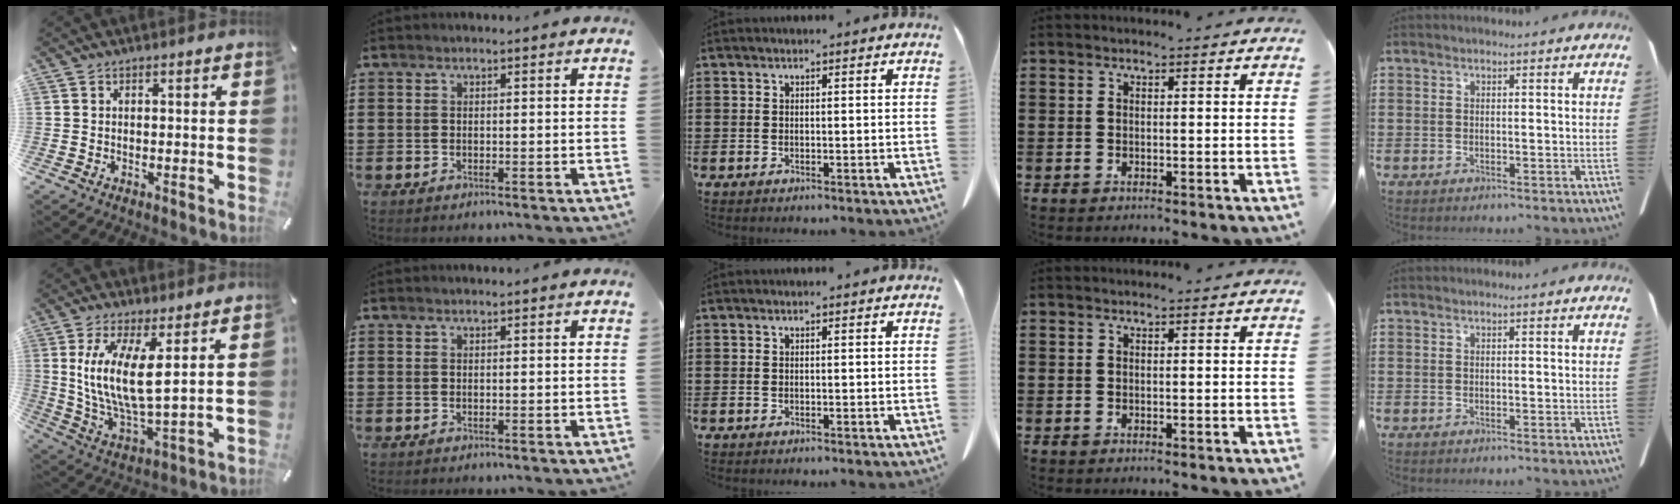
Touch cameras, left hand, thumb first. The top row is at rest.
{"thumb": {"total": 12.7, "force": [4.5, 4.1, 11.2], "torque": [-0.252, -0.024, 0.077]}}